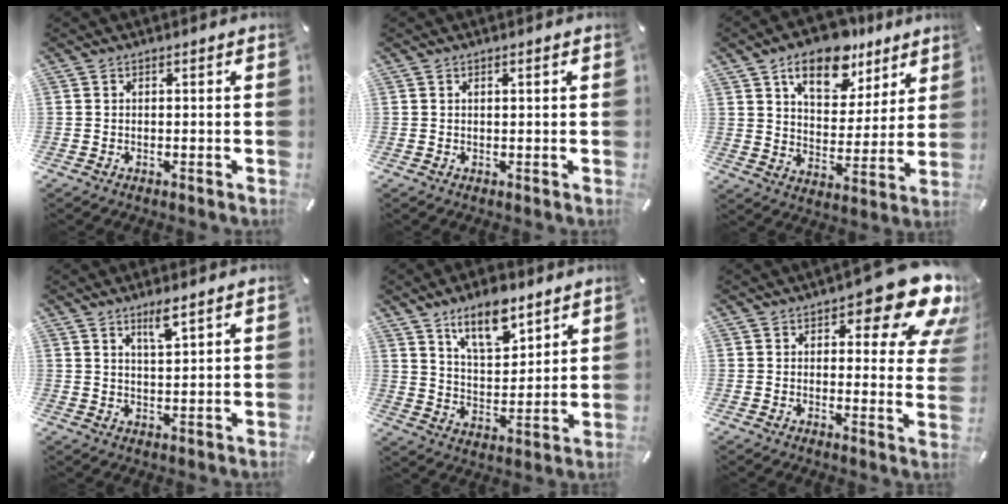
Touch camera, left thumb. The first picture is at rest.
{"total": 0.5, "force": [0.3, 0.1, 0.4], "torque": [-0.007, 0.002, 0.004]}
{"total": 14.7, "force": [10.1, 8.2, 6.9], "torque": [-0.097, -0.060, 0.177]}
{"total": 4.6, "force": [3.4, 0.8, 2.9], "torque": [-0.049, -0.014, 0.056]}
{"total": 12.3, "force": [8.8, 5.6, 6.4], "torque": [-0.103, -0.042, 0.156]}
{"total": 14.0, "force": [8.4, 5.5, 9.8], "torque": [-0.113, -0.061, 0.140]}